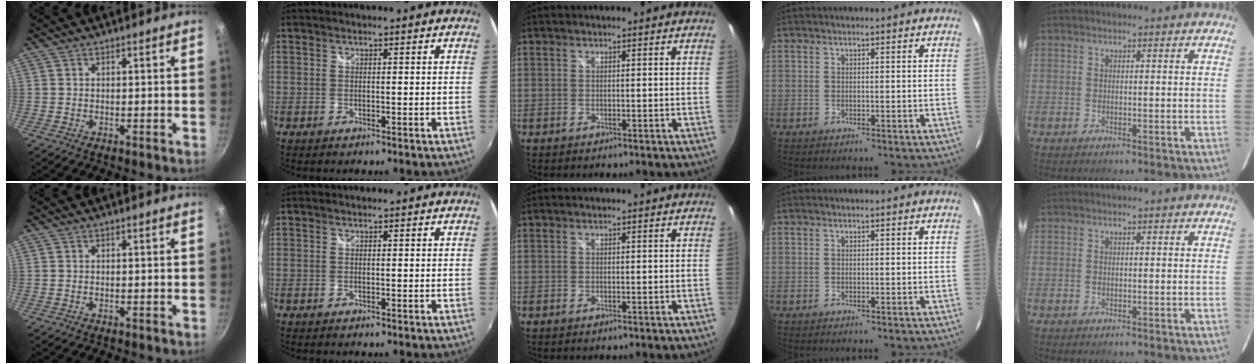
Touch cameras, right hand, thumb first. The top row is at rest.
{}